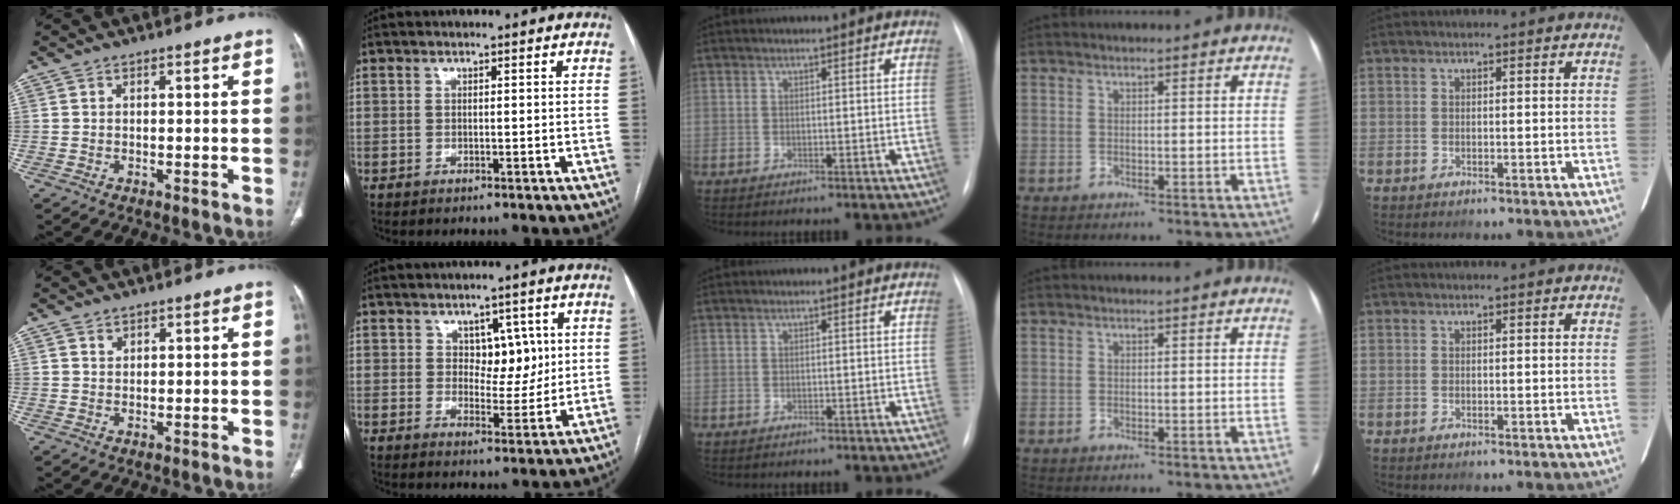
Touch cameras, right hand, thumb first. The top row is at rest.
{"thumb": {"total": 1.1, "force": [0.8, 0.7, 0.3], "torque": [0.001, -0.005, 0.014]}, "index": {"total": 5.4, "force": [1.7, 3.3, 4.0], "torque": [-0.047, 0.004, 0.030]}}